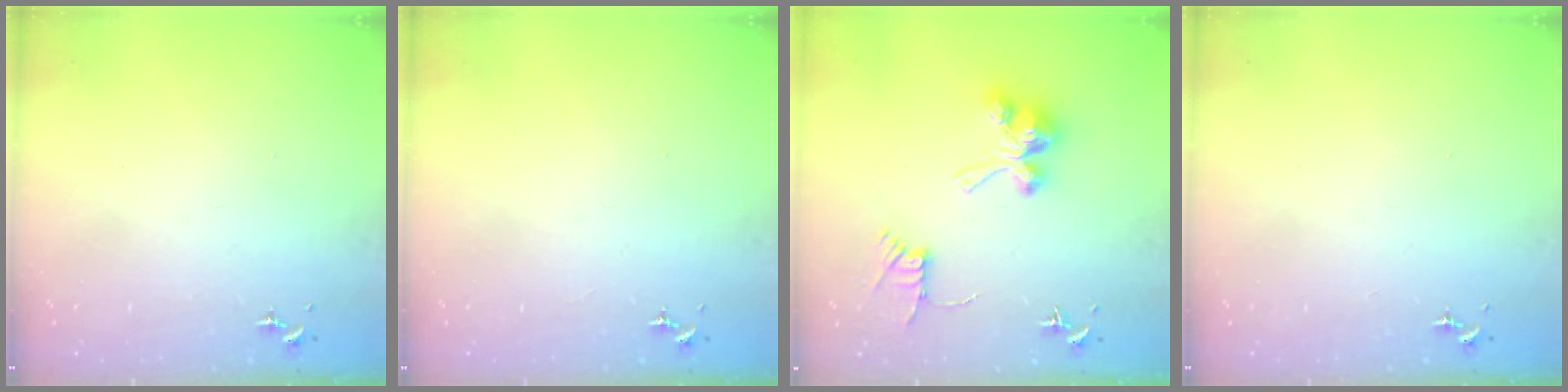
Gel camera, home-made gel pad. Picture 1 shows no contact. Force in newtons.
{"total": 0.0}
{"total": 11.9, "press": 11.8, "slide": 0.6}
{"total": 0.0}